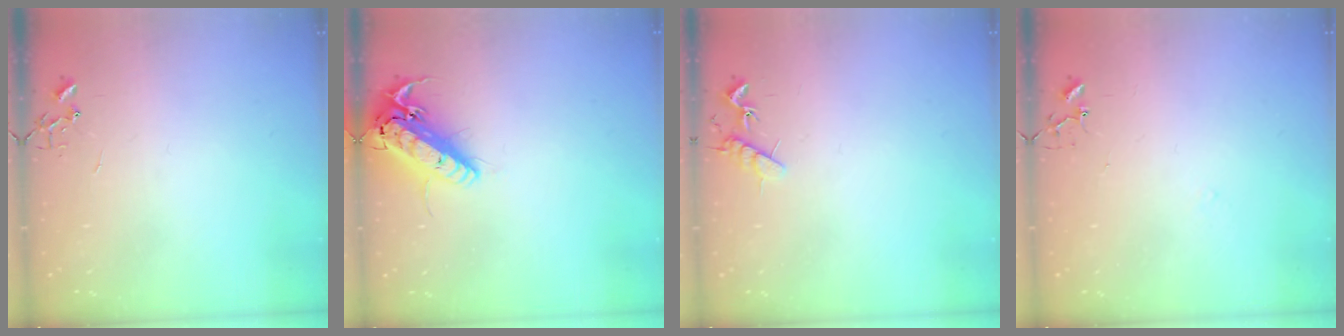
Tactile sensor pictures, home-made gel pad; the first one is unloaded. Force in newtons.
{"total": 16.5, "press": 16.3, "slide": 3.0}
{"total": 7.0, "press": 6.9, "slide": 0.6}
{"total": 5.7, "press": 5.6, "slide": 0.7}